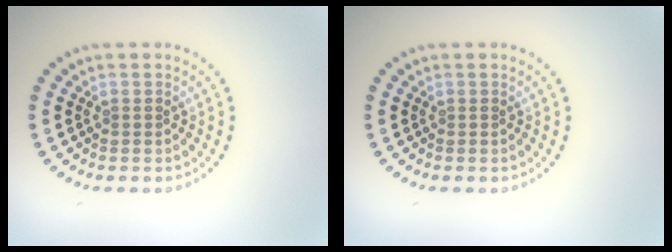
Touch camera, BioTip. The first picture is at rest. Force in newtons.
{"total": 0.0}